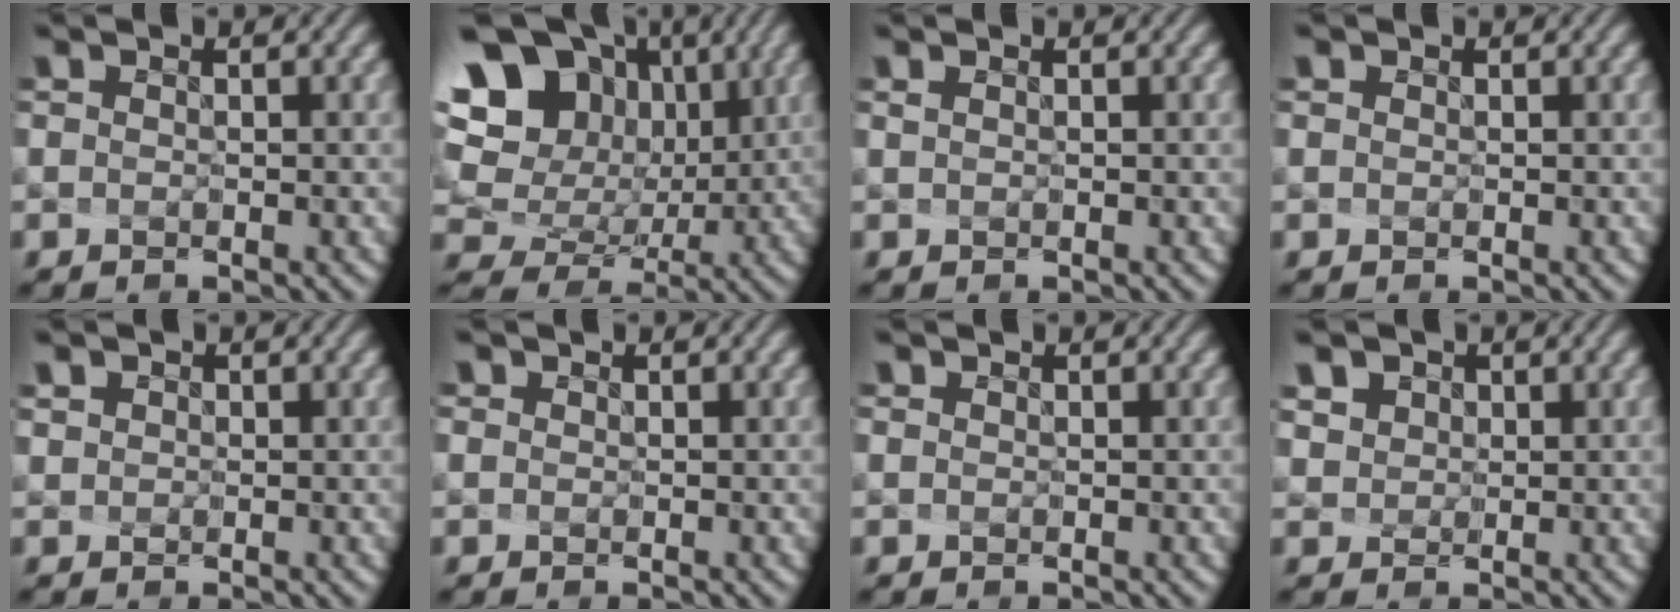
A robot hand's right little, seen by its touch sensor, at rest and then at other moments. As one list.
[{"total": 16.1, "force": [6.6, 12.4, 8.0], "torque": [-0.210, 0.040, 0.128]}, {"total": 0.0}, {"total": 1.2, "force": [0.6, 0.8, 0.5], "torque": [-0.008, 0.005, 0.009]}, {"total": 3.1, "force": [2.0, 2.0, 1.2], "torque": [-0.032, 0.000, 0.028]}, {"total": 2.2, "force": [1.1, 1.6, 1.0], "torque": [-0.023, 0.008, 0.011]}, {"total": 1.4, "force": [0.8, 1.0, 0.7], "torque": [-0.011, 0.006, 0.009]}, {"total": 6.3, "force": [4.1, 4.3, 2.3], "torque": [-0.067, -0.003, 0.077]}]